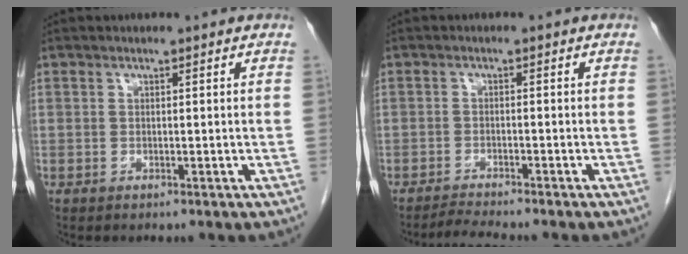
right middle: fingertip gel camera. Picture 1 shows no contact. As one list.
[{"total": 3.1, "force": [-2.9, -0.8, 0.7], "torque": [-0.021, -0.016, -0.052]}]